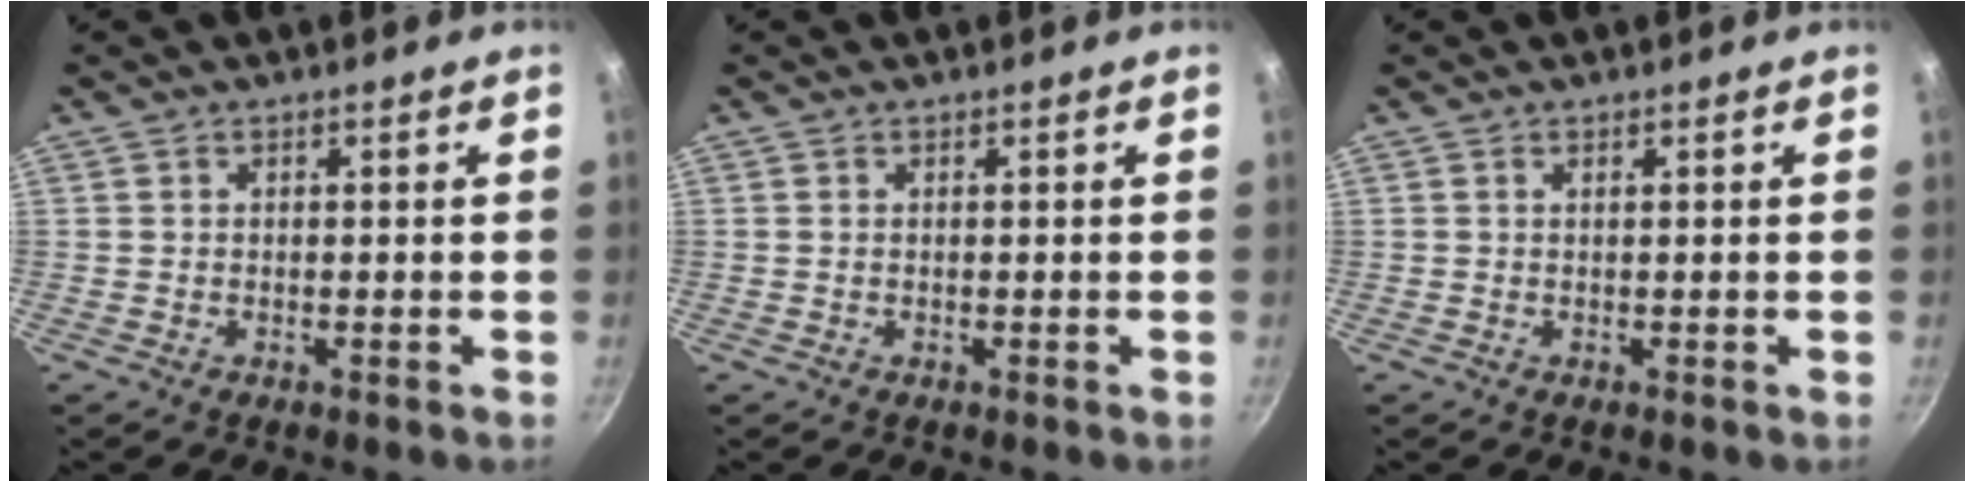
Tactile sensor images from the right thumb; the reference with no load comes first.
{"total": 0.0}
{"total": 0.0}